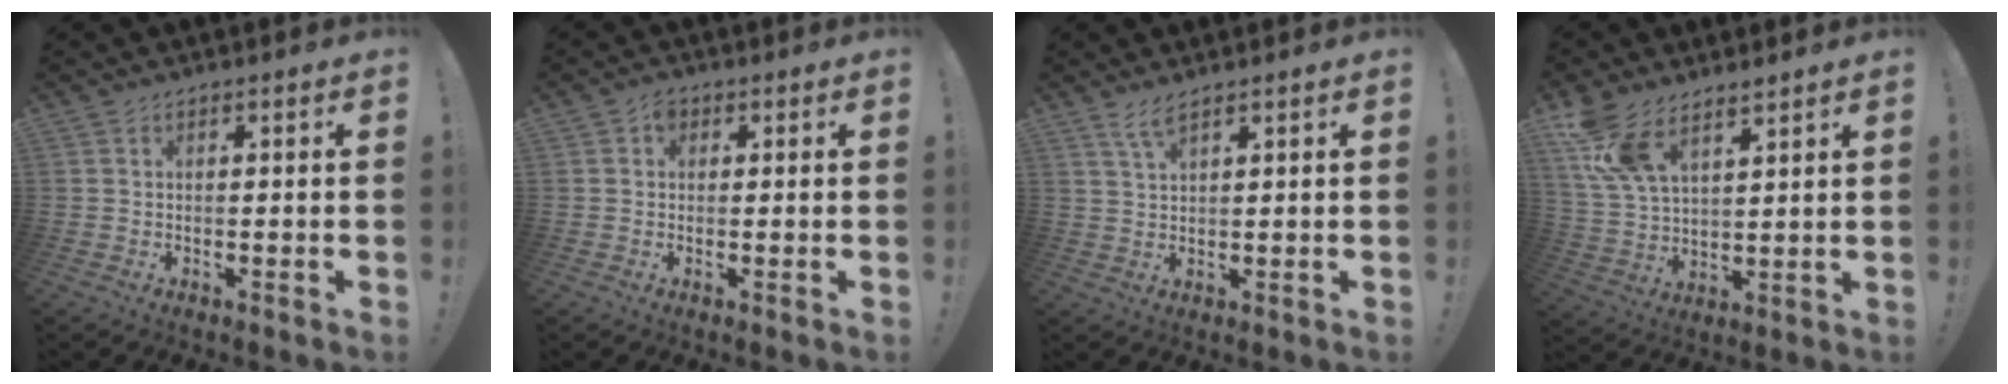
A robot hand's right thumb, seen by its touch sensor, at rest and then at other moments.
{"total": 2.5, "force": [0.5, 2.0, 1.4], "torque": [-0.015, 0.001, 0.006]}
{"total": 3.8, "force": [2.7, 0.6, 2.5], "torque": [-0.055, -0.009, 0.049]}
{"total": 11.2, "force": [8.1, 4.9, 6.0], "torque": [-0.128, -0.033, 0.160]}